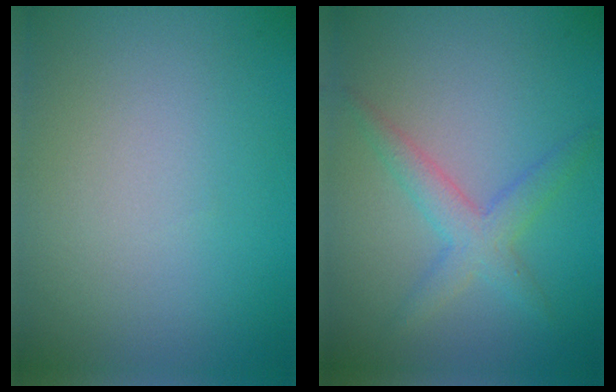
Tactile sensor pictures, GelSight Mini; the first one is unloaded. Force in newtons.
{"total": 2.9, "press": 2.9, "slide": 0.1}